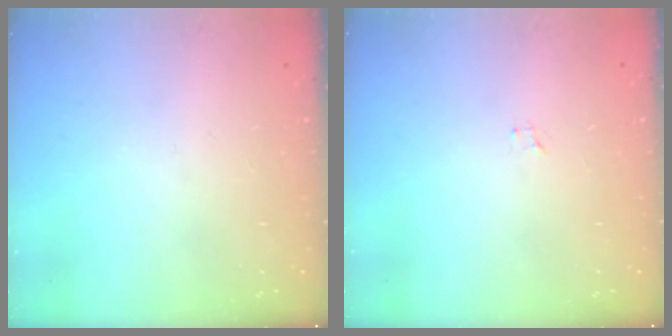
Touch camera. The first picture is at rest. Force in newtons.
{"total": 0.6, "press": 0.6, "slide": 0.1}